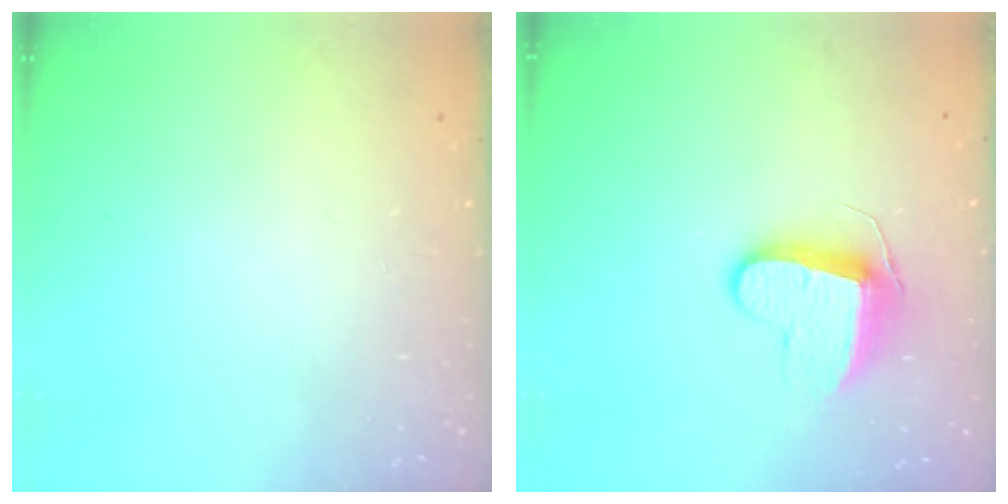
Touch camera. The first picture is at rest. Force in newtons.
{"total": 9.7, "press": 9.7, "slide": 0.2}